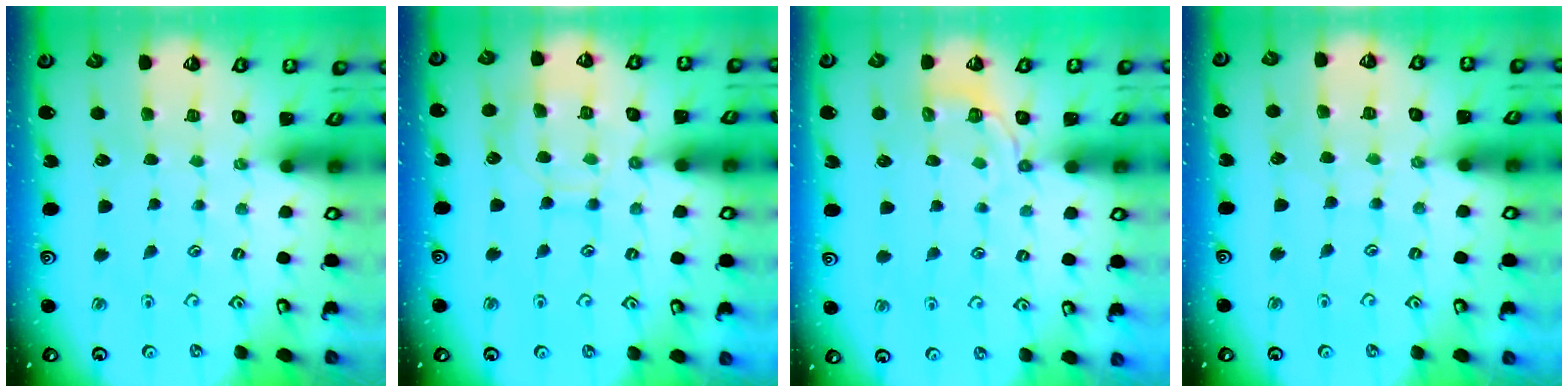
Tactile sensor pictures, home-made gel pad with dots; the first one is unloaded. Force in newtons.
{"total": 10.1, "press": 10.0, "slide": 1.1}
{"total": 3.5, "press": 3.0, "slide": 1.8}
{"total": 4.7, "press": 4.7, "slide": 0.5}